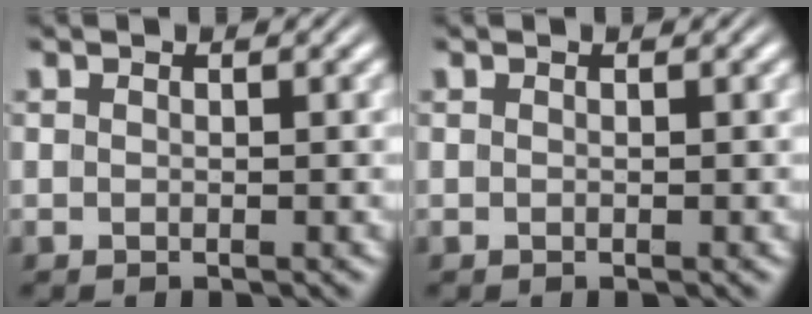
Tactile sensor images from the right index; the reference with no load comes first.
{"total": 0.0}